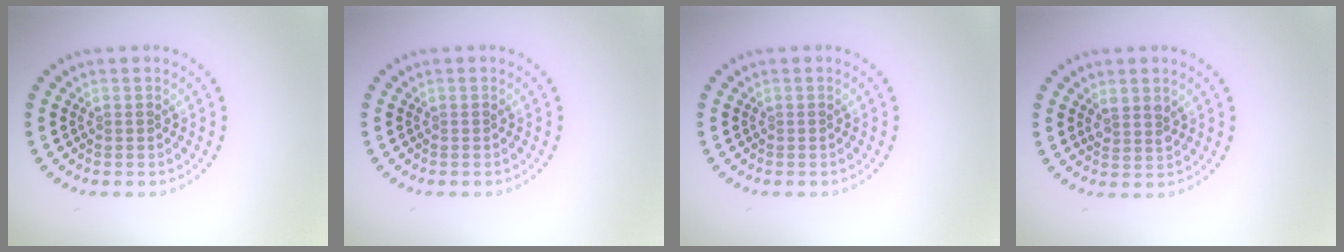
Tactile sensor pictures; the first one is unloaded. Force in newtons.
{"total": 0.0}
{"total": 0.0}
{"total": 1.7, "press": 1.5, "slide": 0.7}